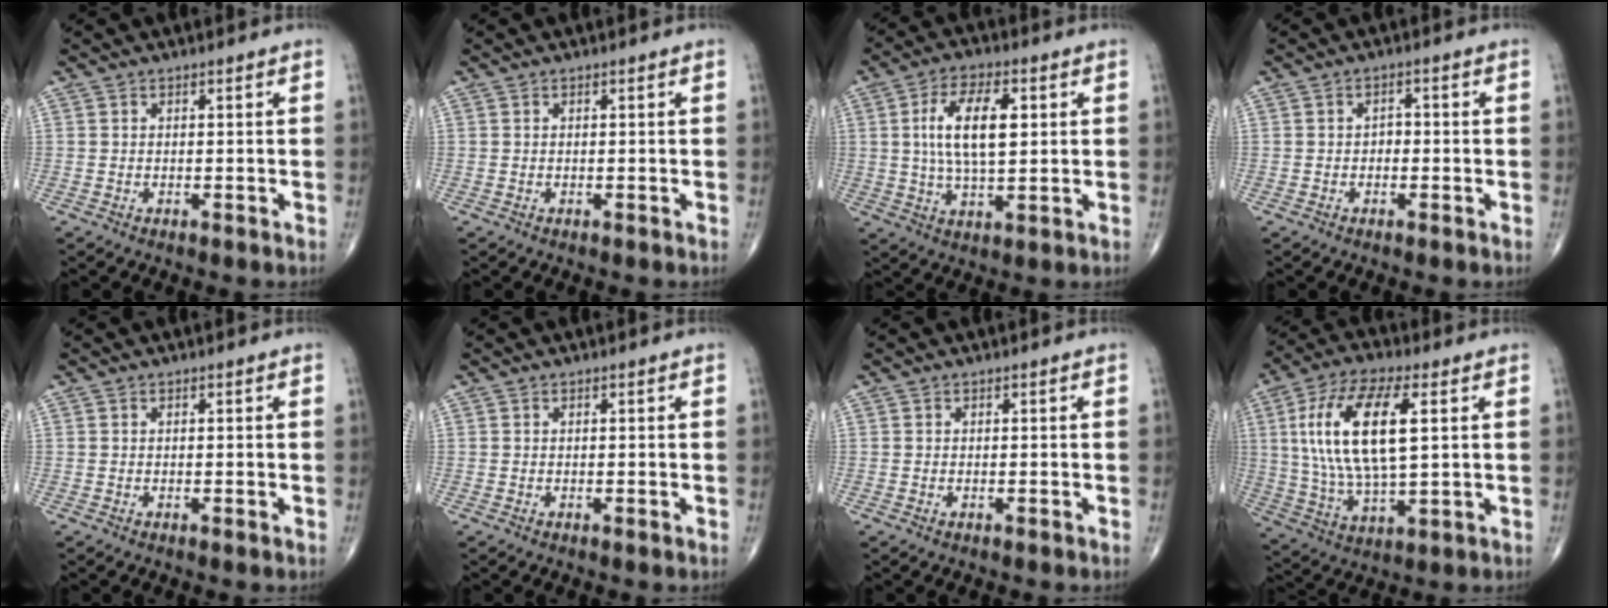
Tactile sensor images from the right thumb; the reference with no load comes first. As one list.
[{"total": 0.0}, {"total": 11.7, "force": [2.2, 5.1, 10.2], "torque": [-0.183, 0.000, 0.040]}, {"total": 1.9, "force": [-0.4, 1.4, 1.3], "torque": [-0.008, 0.008, -0.011]}, {"total": 0.0}, {"total": 0.0}, {"total": 0.0}, {"total": 18.7, "force": [4.2, 7.3, 16.7], "torque": [-0.332, -0.002, 0.077]}]